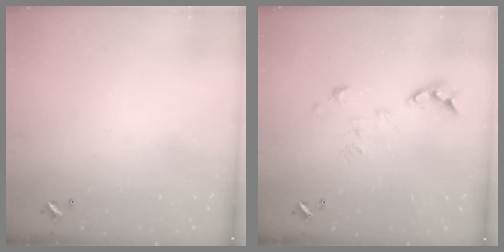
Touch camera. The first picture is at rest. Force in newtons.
{"total": 2.7, "press": 2.2, "slide": 1.5}